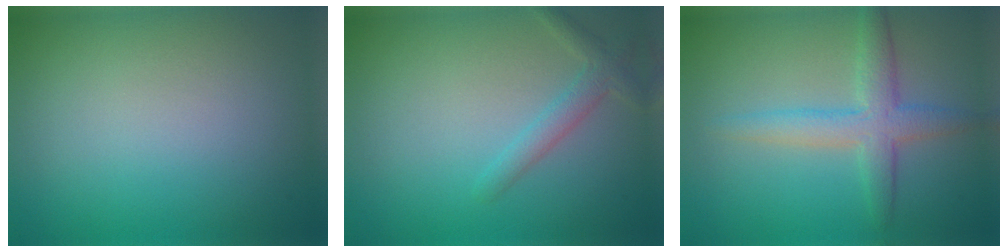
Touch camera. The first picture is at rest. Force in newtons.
{"total": 2.0, "press": 2.0, "slide": 0.1}
{"total": 3.7, "press": 3.7, "slide": 0.1}